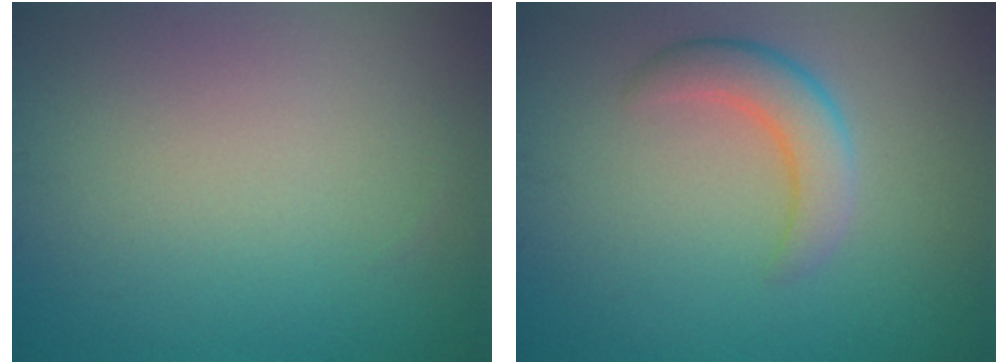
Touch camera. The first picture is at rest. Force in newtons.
{"total": 3.5, "press": 3.5, "slide": 0.1}